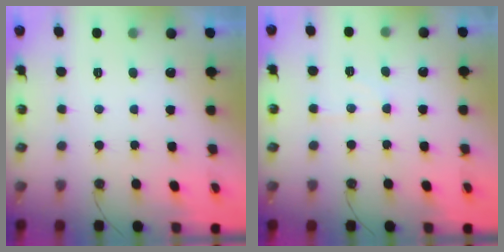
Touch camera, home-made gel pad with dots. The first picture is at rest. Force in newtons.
{"total": 6.6, "press": 6.5, "slide": 0.6}